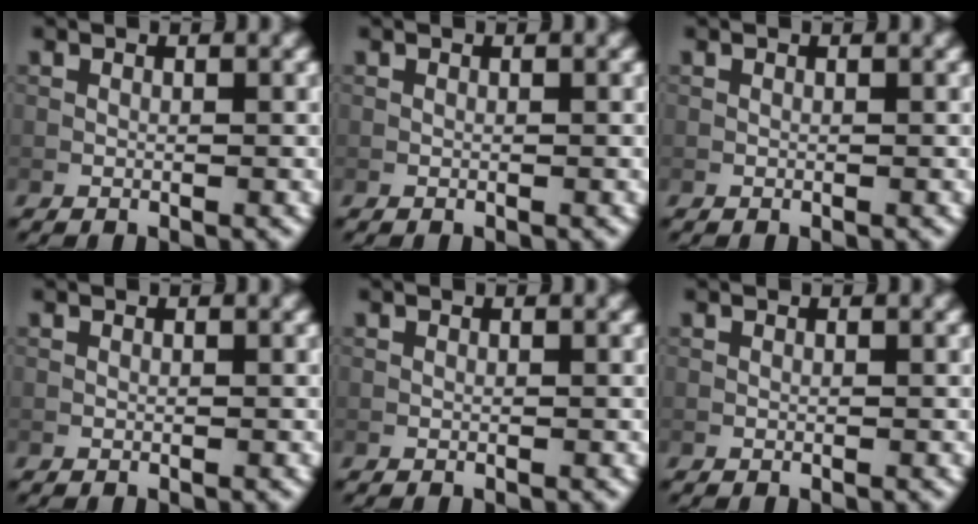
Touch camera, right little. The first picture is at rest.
{"total": 0.0}
{"total": 0.0}
{"total": 0.0}
{"total": 0.0}
{"total": 0.0}